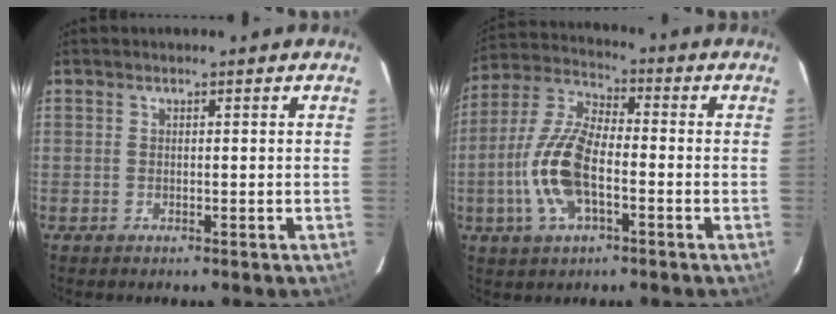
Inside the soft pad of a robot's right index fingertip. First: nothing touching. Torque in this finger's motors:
{"motor_torque": [1.66, -0.48, 0.38, 0.14]}